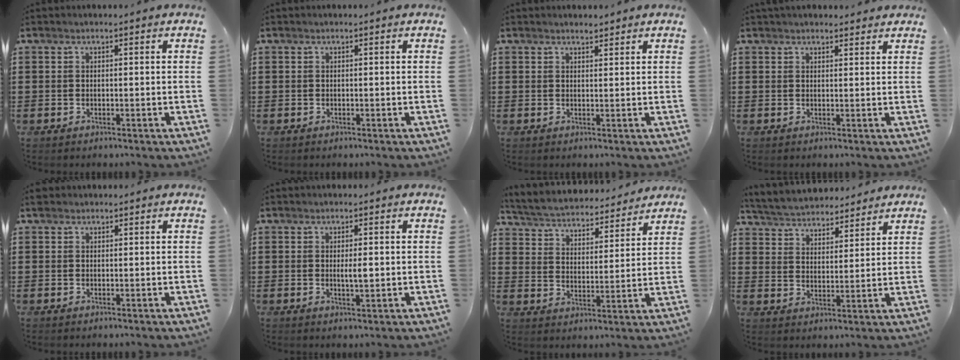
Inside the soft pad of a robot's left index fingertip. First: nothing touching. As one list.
[{"total": 0.0}, {"total": 1.5, "force": [1.4, 0.4, 0.3], "torque": [-0.009, 0.003, 0.028]}, {"total": 1.8, "force": [1.7, 0.7, 0.1], "torque": [-0.006, 0.003, 0.033]}, {"total": 0.7, "force": [0.5, 0.5, 0.2], "torque": [-0.005, 0.004, 0.010]}, {"total": 2.4, "force": [0.1, 0.6, 2.3], "torque": [-0.036, -0.006, -0.001]}, {"total": 3.9, "force": [3.8, 0.2, 0.4], "torque": [-0.031, -0.031, 0.059]}, {"total": 4.4, "force": [4.4, 0.6, 0.0], "torque": [-0.024, -0.026, 0.075]}]